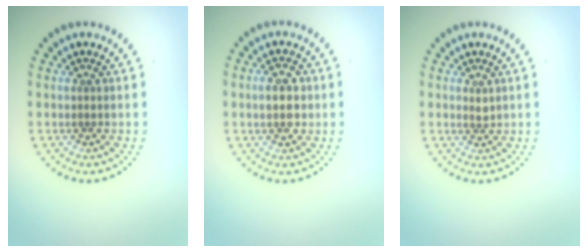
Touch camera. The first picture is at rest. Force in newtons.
{"total": 2.9, "press": 2.9, "slide": 0.1}
{"total": 0.5, "press": 0.4, "slide": 0.3}